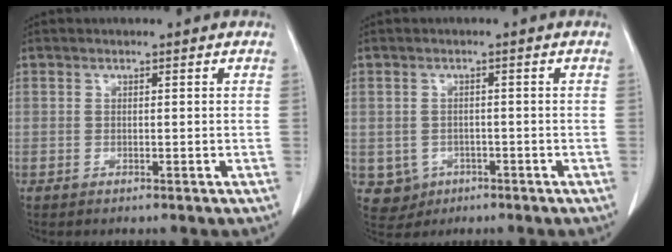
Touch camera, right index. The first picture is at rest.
{"total": 4.1, "force": [-1.2, 3.9, 0.4], "torque": [-0.002, 0.007, -0.009]}